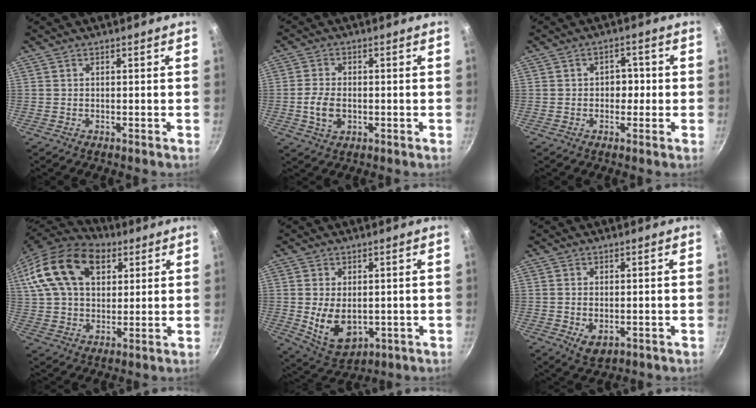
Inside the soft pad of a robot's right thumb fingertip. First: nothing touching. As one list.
[{"total": 5.6, "force": [-0.9, 3.7, 4.1], "torque": [-0.078, 0.008, -0.016]}, {"total": 3.7, "force": [-0.3, 3.0, 2.3], "torque": [0.002, 0.012, -0.008]}, {"total": 22.3, "force": [9.2, 14.3, 14.5], "torque": [-0.259, 0.001, 0.157]}, {"total": 9.7, "force": [-0.3, 6.4, 7.3], "torque": [-0.114, -0.017, 0.019]}, {"total": 4.3, "force": [-0.7, 2.8, 3.1], "torque": [-0.049, -0.014, -0.006]}]